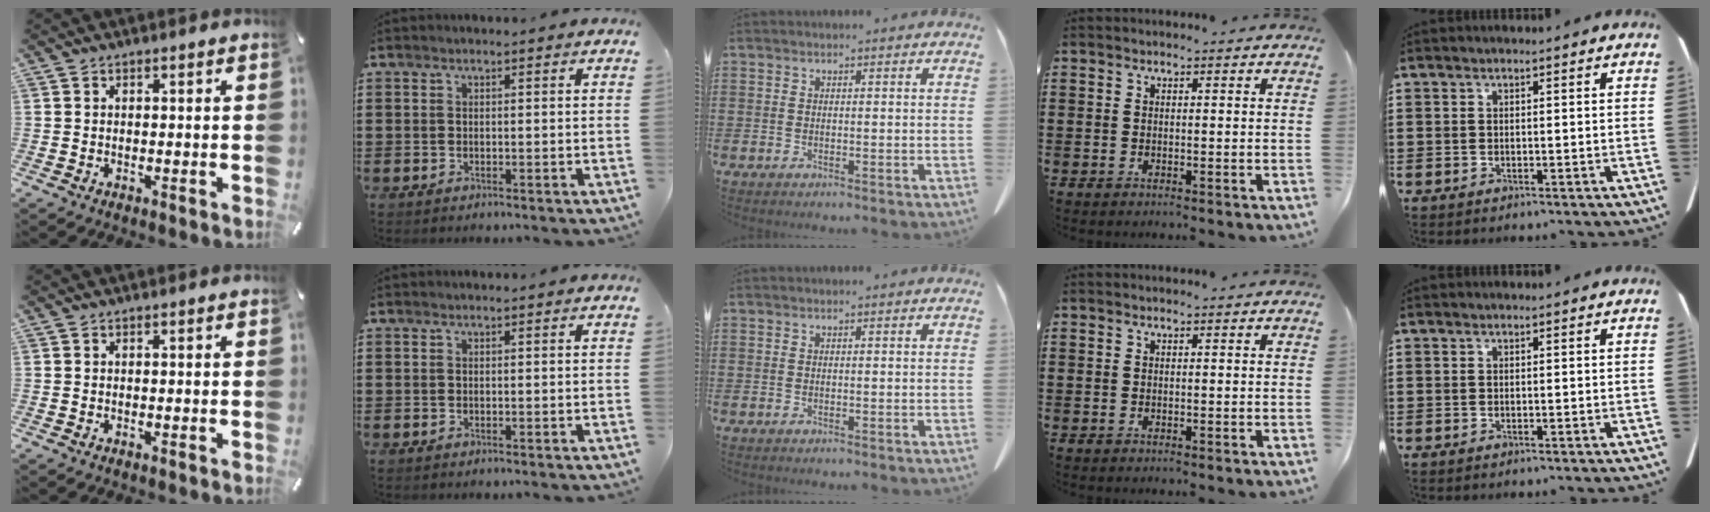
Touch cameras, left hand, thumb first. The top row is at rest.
{}